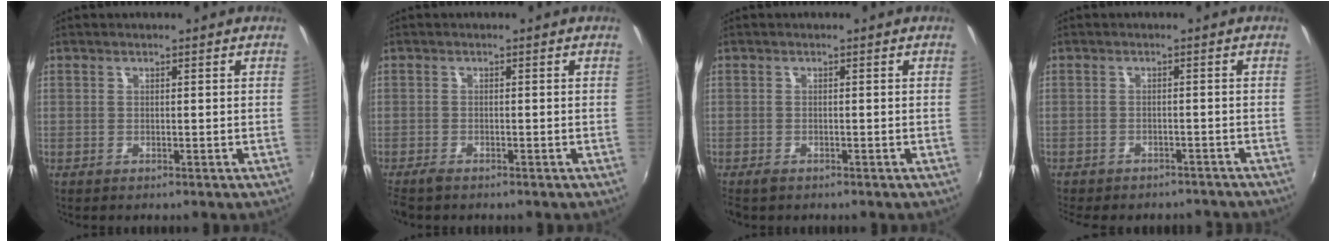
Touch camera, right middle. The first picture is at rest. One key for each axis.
{"total": 2.6, "fx": -2.2, "fy": 0.8, "fz": 1.2, "tx": -0.031, "ty": -0.012, "tz": -0.043}
{"total": 1.7, "fx": -1.4, "fy": 0.8, "fz": 0.7, "tx": -0.018, "ty": -0.007, "tz": -0.025}
{"total": 9.2, "fx": -8.0, "fy": 3.2, "fz": 3.0, "tx": -0.074, "ty": -0.014, "tz": -0.106}